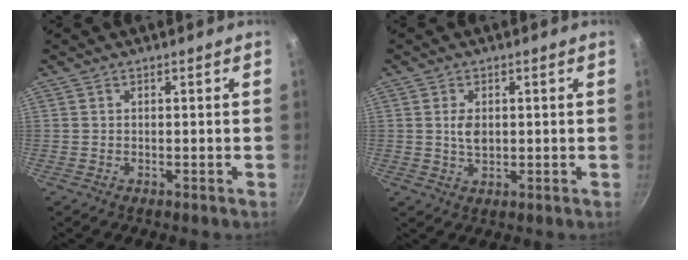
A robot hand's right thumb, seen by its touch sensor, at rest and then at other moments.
{"total": 3.6, "force": [0.4, 2.3, 2.8], "torque": [-0.043, -0.003, 0.008]}